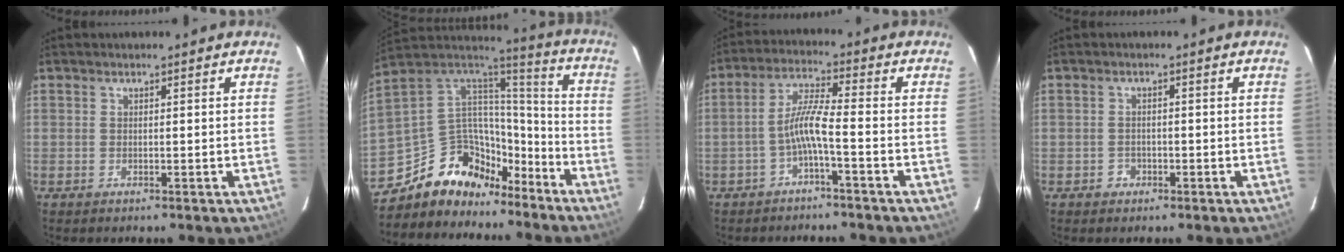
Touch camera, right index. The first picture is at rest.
{"total": 17.8, "force": [-12.5, 11.0, 6.3], "torque": [-0.133, 0.056, -0.201]}
{"total": 5.4, "force": [-2.5, -0.2, 4.8], "torque": [-0.110, 0.013, -0.047]}
{"total": 2.0, "force": [-1.0, 1.7, 0.2], "torque": [-0.005, 0.005, -0.013]}